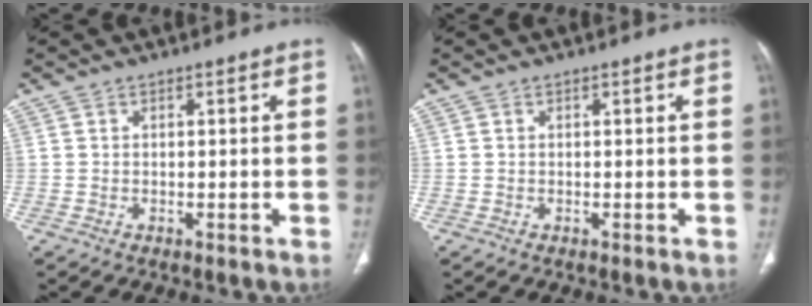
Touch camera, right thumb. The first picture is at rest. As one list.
[{"total": 0.0}]